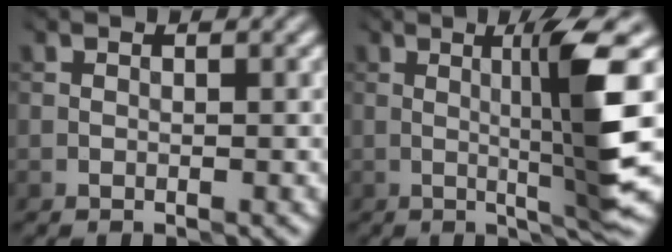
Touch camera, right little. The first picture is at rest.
{"total": 7.0, "force": [0.6, 0.3, 7.0], "torque": [-0.116, 0.002, 0.020]}